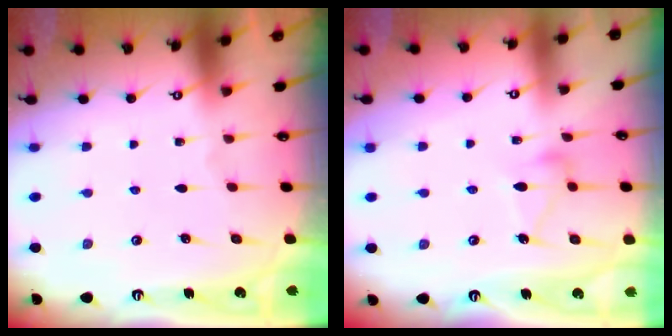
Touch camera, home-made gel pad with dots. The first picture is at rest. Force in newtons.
{"total": 7.3, "press": 7.3, "slide": 0.2}